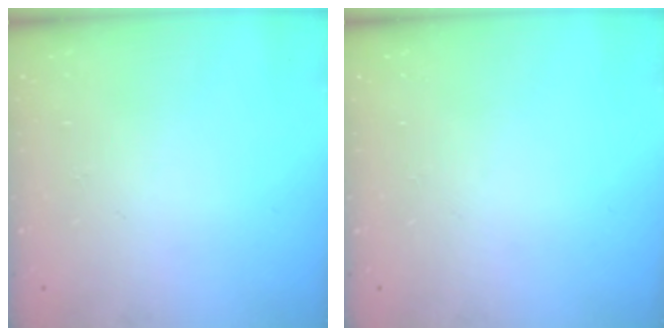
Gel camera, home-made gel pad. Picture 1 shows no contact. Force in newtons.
{"total": 0.0}